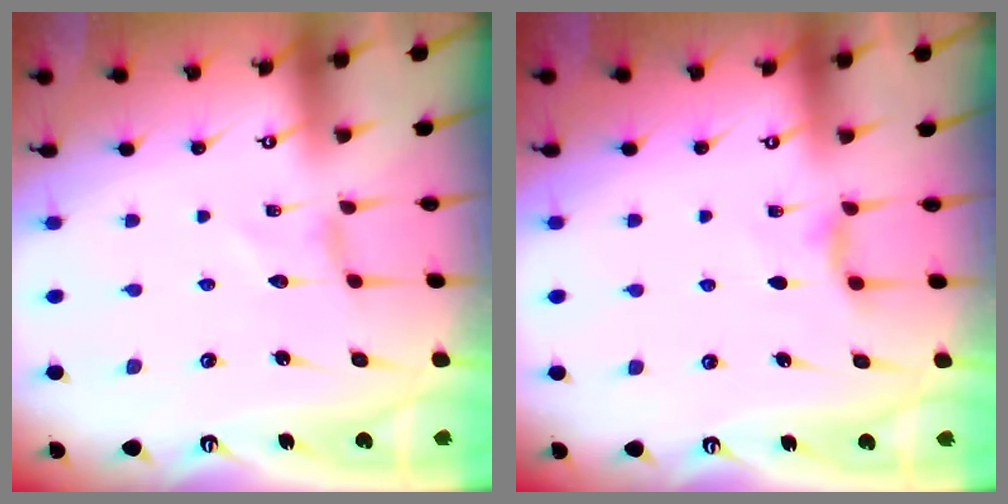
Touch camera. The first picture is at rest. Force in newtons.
{"total": 4.2, "press": 4.2, "slide": 0.5}